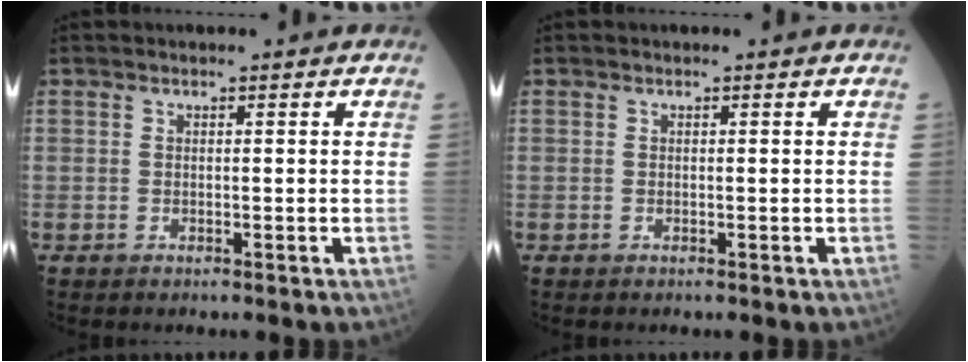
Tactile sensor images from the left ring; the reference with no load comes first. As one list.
[{"total": 0.0}]